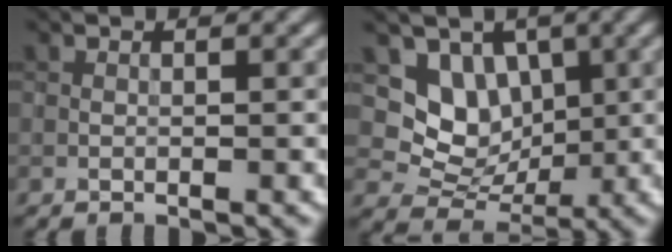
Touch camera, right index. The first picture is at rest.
{"total": 4.8, "force": [1.6, 4.1, 2.0], "torque": [-0.029, -0.008, 0.022]}